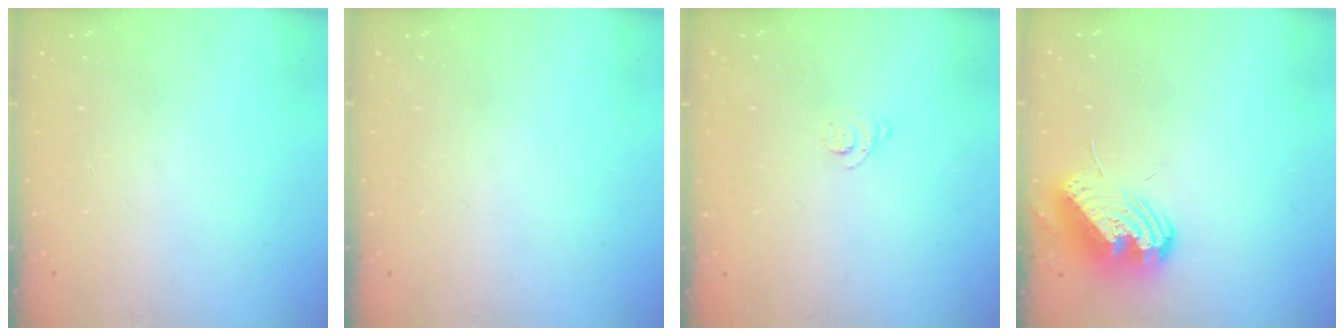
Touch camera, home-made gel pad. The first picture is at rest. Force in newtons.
{"total": 0.0}
{"total": 2.4, "press": 2.4, "slide": 0.3}
{"total": 11.8, "press": 11.7, "slide": 1.4}